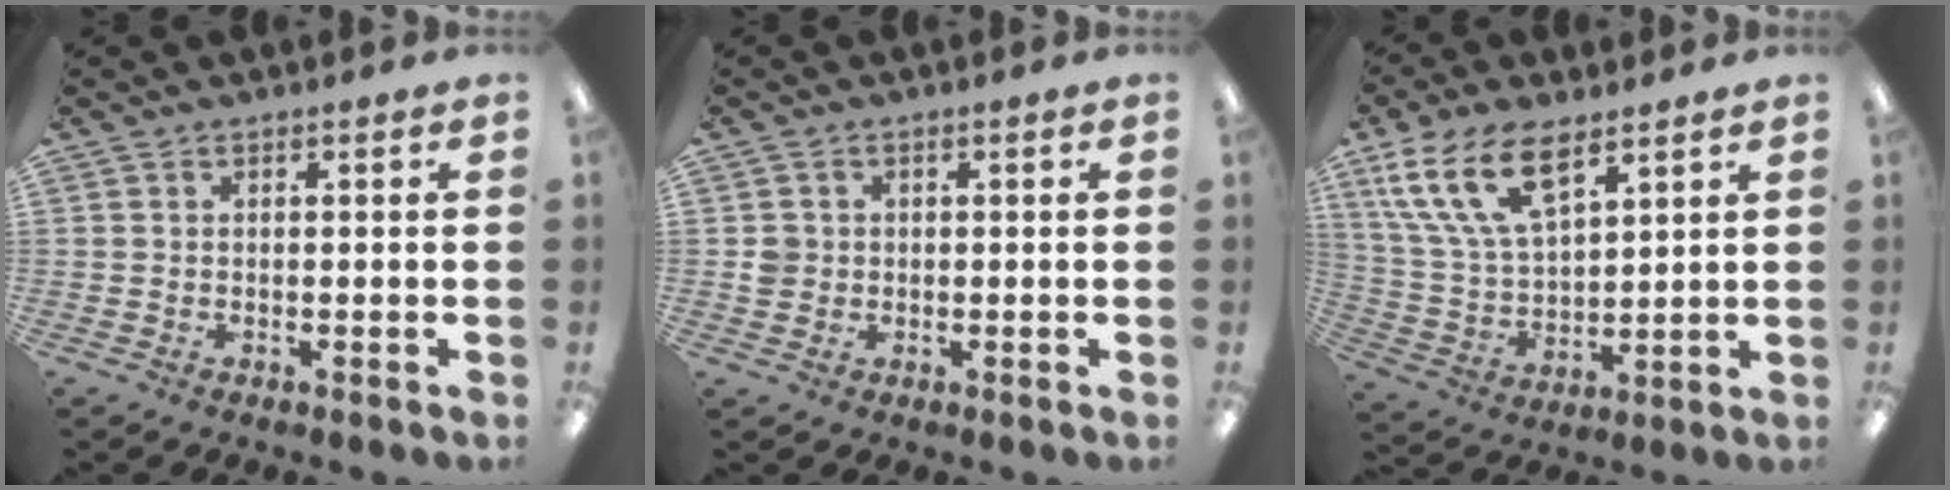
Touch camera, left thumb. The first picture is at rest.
{"total": 2.8, "force": [0.1, 2.7, 0.8], "torque": [-0.011, 0.000, -0.001]}
{"total": 16.4, "force": [9.2, 8.1, 10.8], "torque": [-0.231, -0.020, 0.170]}